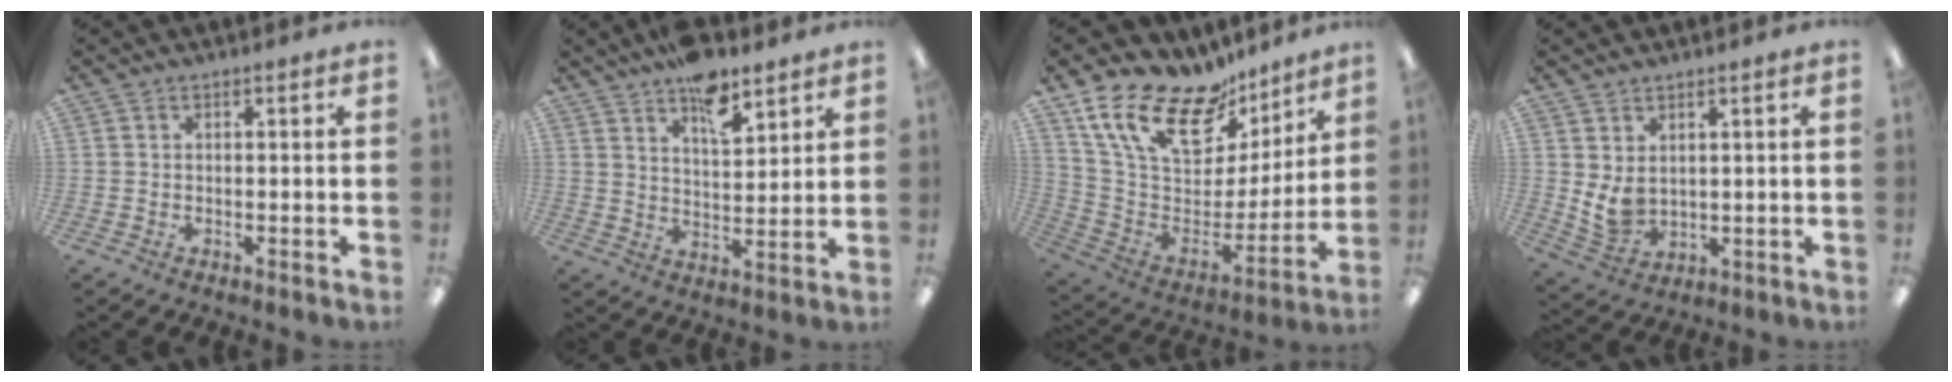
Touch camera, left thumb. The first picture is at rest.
{"total": 9.5, "force": [7.1, 4.0, 4.9], "torque": [-0.069, -0.039, 0.122]}
{"total": 20.5, "force": [14.5, 10.2, 10.4], "torque": [-0.200, -0.095, 0.265]}
{"total": 5.3, "force": [2.2, 3.8, 3.1], "torque": [-0.059, -0.019, 0.042]}